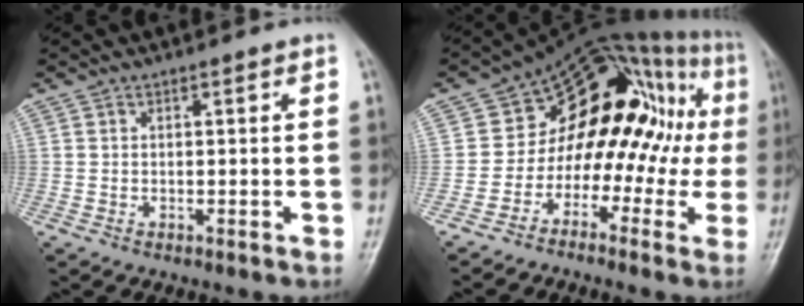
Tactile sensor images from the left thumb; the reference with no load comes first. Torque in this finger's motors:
{"motor_torque": [-0.04, 1.24, 0.06, -0.08, 0.07]}